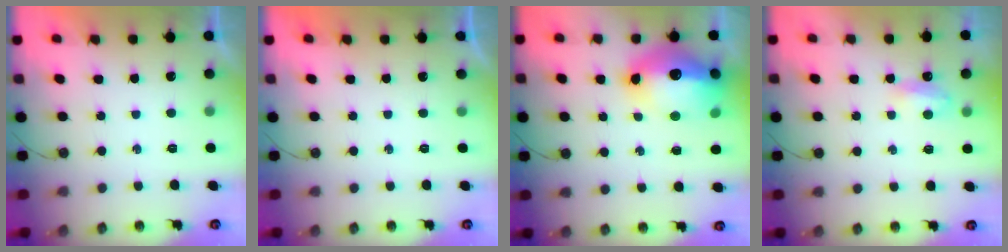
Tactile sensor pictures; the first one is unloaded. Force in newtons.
{"total": 0.0}
{"total": 19.9, "press": 19.2, "slide": 5.2}
{"total": 5.3, "press": 5.2, "slide": 0.8}